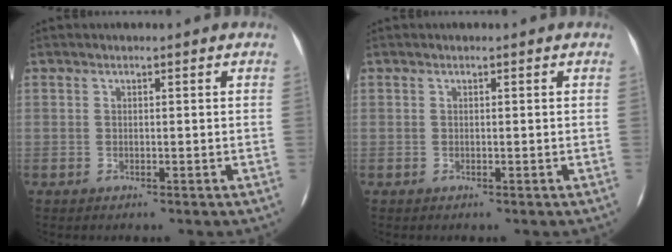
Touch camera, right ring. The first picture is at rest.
{"total": 0.0}